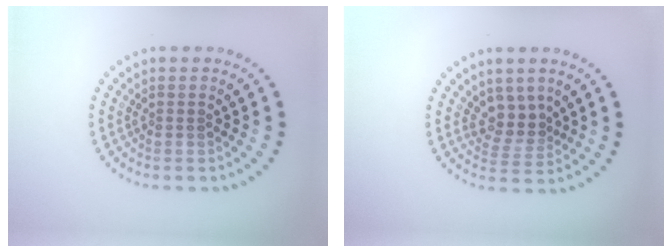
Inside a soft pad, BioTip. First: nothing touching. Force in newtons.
{"total": 2.7, "press": 2.0, "slide": 1.8}